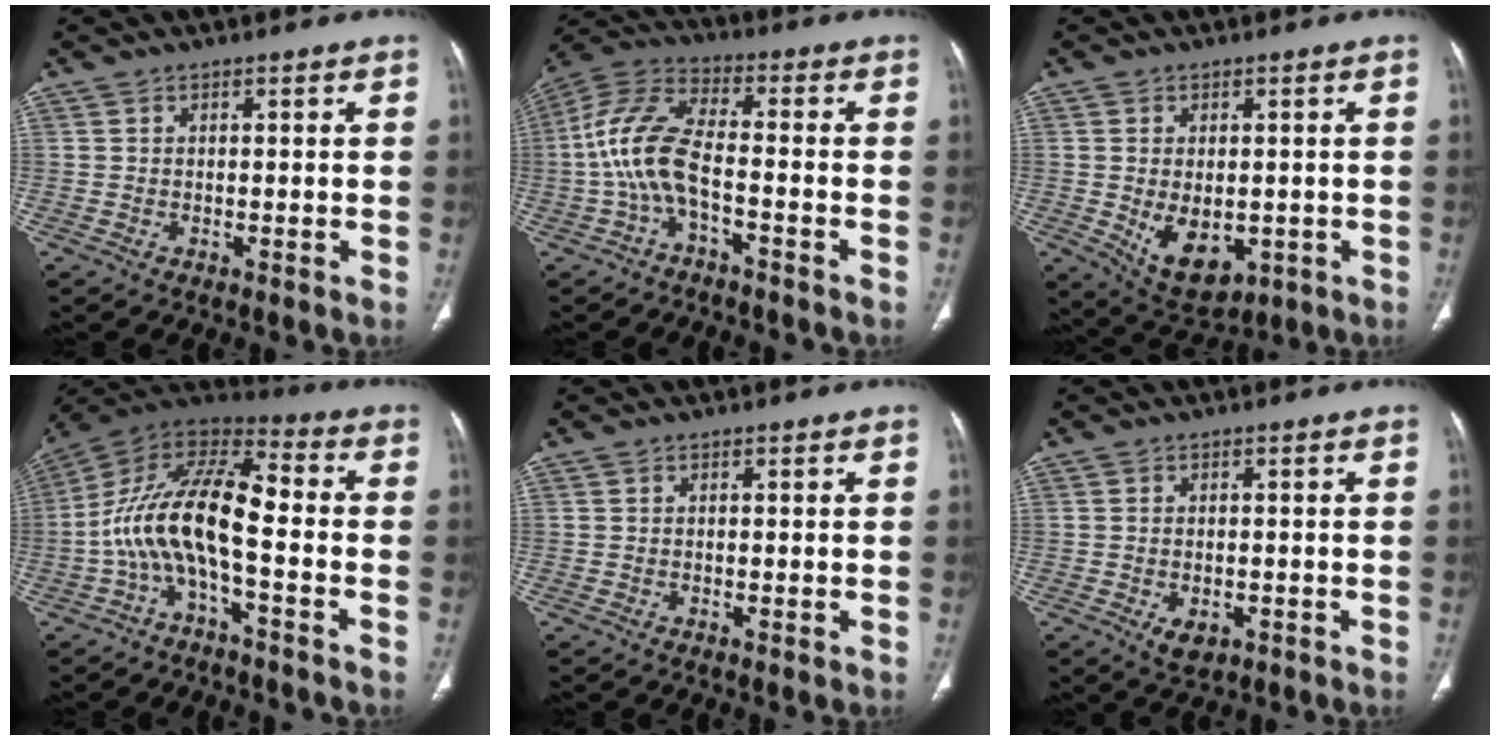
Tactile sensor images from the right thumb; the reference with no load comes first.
{"total": 10.6, "force": [-3.0, 4.3, 9.2], "torque": [-0.204, 0.044, -0.066]}
{"total": 9.3, "force": [-1.7, 5.8, 7.1], "torque": [-0.090, -0.009, -0.005]}
{"total": 14.5, "force": [-3.7, 5.3, 12.9], "torque": [-0.248, 0.078, -0.080]}
{"total": 0.5, "force": [-0.1, 0.2, 0.5], "torque": [-0.014, -0.004, -0.003]}
{"total": 3.5, "force": [-1.3, 2.2, 2.4], "torque": [-0.029, 0.004, -0.011]}